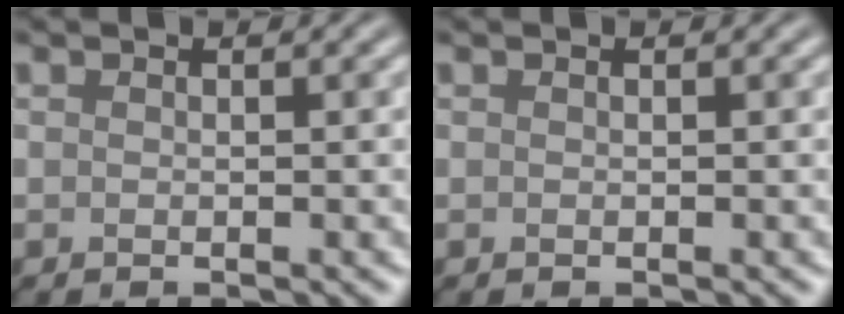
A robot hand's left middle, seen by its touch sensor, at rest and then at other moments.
{"total": 0.0}